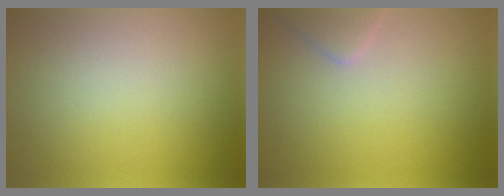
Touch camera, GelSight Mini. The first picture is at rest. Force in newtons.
{"total": 1.9, "press": 1.9, "slide": 0.2}